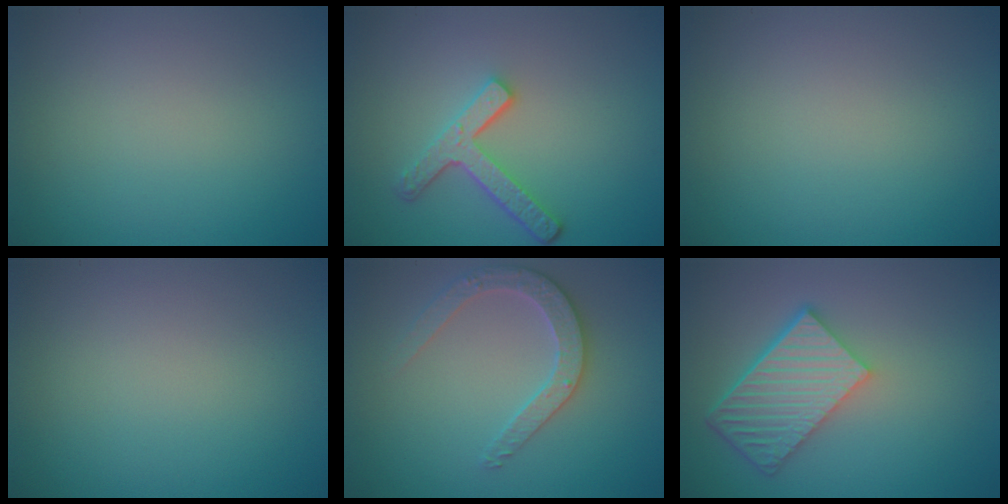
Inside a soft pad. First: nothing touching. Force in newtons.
{"total": 3.8, "press": 3.0, "slide": 2.3}
{"total": 0.0}
{"total": 0.0}
{"total": 2.8, "press": 2.7, "slide": 0.5}
{"total": 6.7, "press": 4.7, "slide": 4.8}